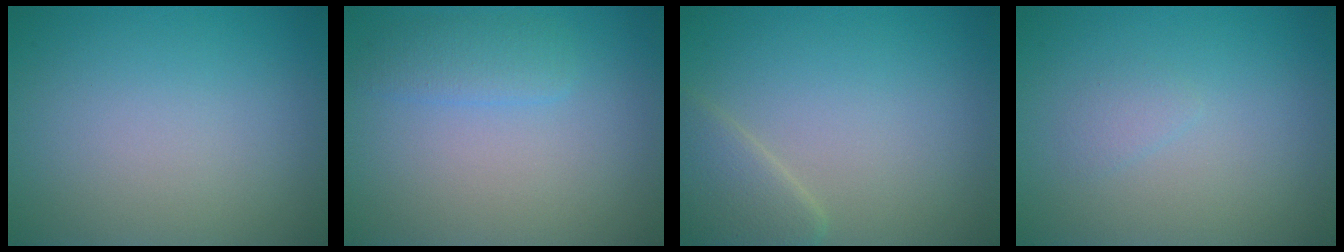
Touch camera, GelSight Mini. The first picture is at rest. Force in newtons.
{"total": 1.9, "press": 1.9, "slide": 0.2}
{"total": 2.7, "press": 2.6, "slide": 0.2}
{"total": 0.8, "press": 0.8, "slide": 0.0}